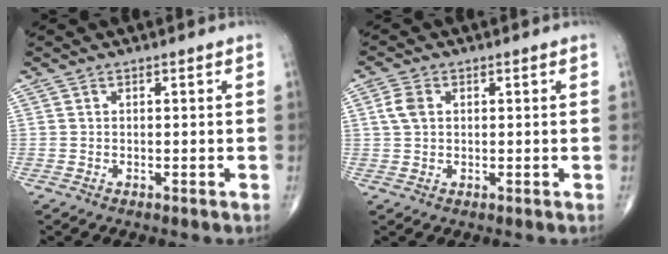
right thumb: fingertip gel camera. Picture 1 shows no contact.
{"total": 3.4, "force": [0.8, 2.4, 2.4], "torque": [-0.051, 0.005, 0.013]}